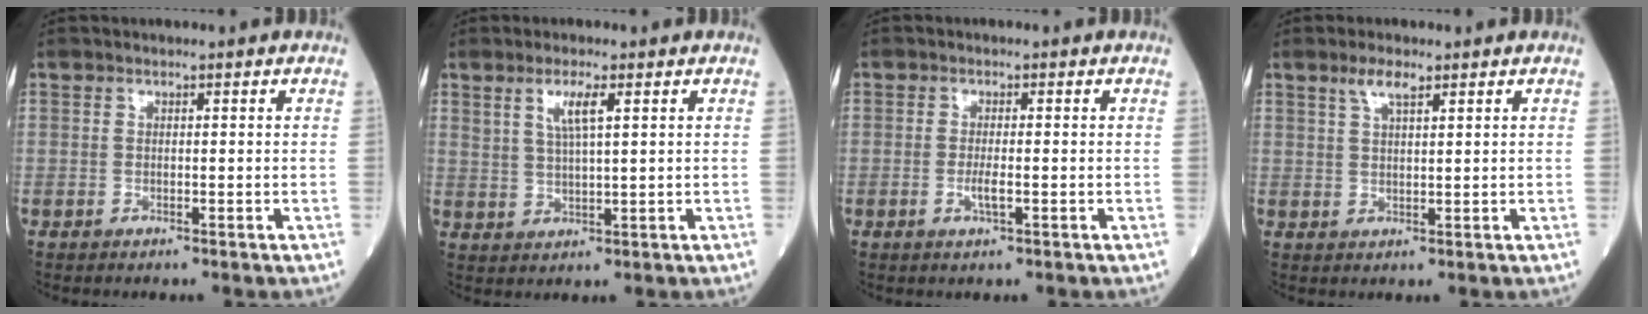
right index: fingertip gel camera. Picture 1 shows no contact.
{"total": 3.9, "force": [1.9, 0.3, 3.4], "torque": [-0.069, 0.001, 0.040]}
{"total": 2.1, "force": [-0.5, 0.1, 2.0], "torque": [-0.042, -0.003, -0.008]}
{"total": 3.1, "force": [2.1, 0.5, 2.2], "torque": [-0.048, 0.006, 0.044]}